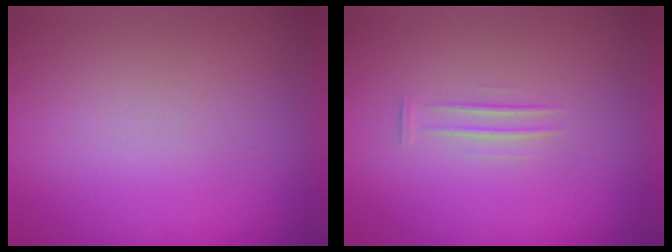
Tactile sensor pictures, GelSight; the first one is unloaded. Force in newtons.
{"total": 1.7}